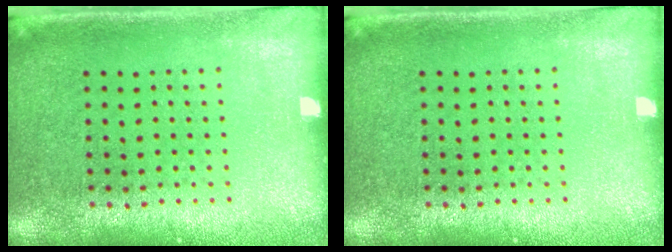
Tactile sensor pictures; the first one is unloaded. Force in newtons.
{"total": 0.0}